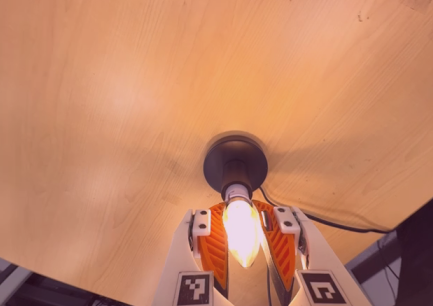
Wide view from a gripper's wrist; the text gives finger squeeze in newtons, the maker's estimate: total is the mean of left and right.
{"total": 26.0, "left": 24.3, "right": 27.6}